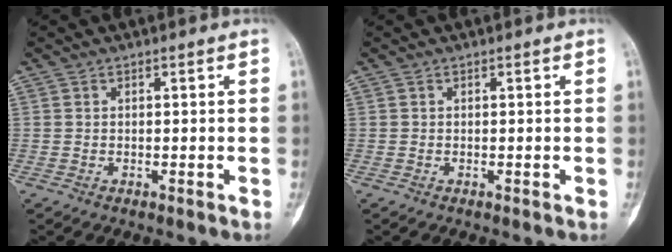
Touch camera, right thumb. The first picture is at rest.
{"total": 0.0}